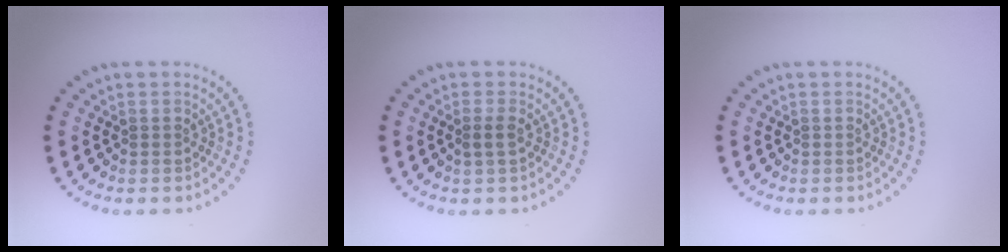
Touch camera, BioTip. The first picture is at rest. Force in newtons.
{"total": 1.2, "press": 0.9, "slide": 0.7}
{"total": 0.0}